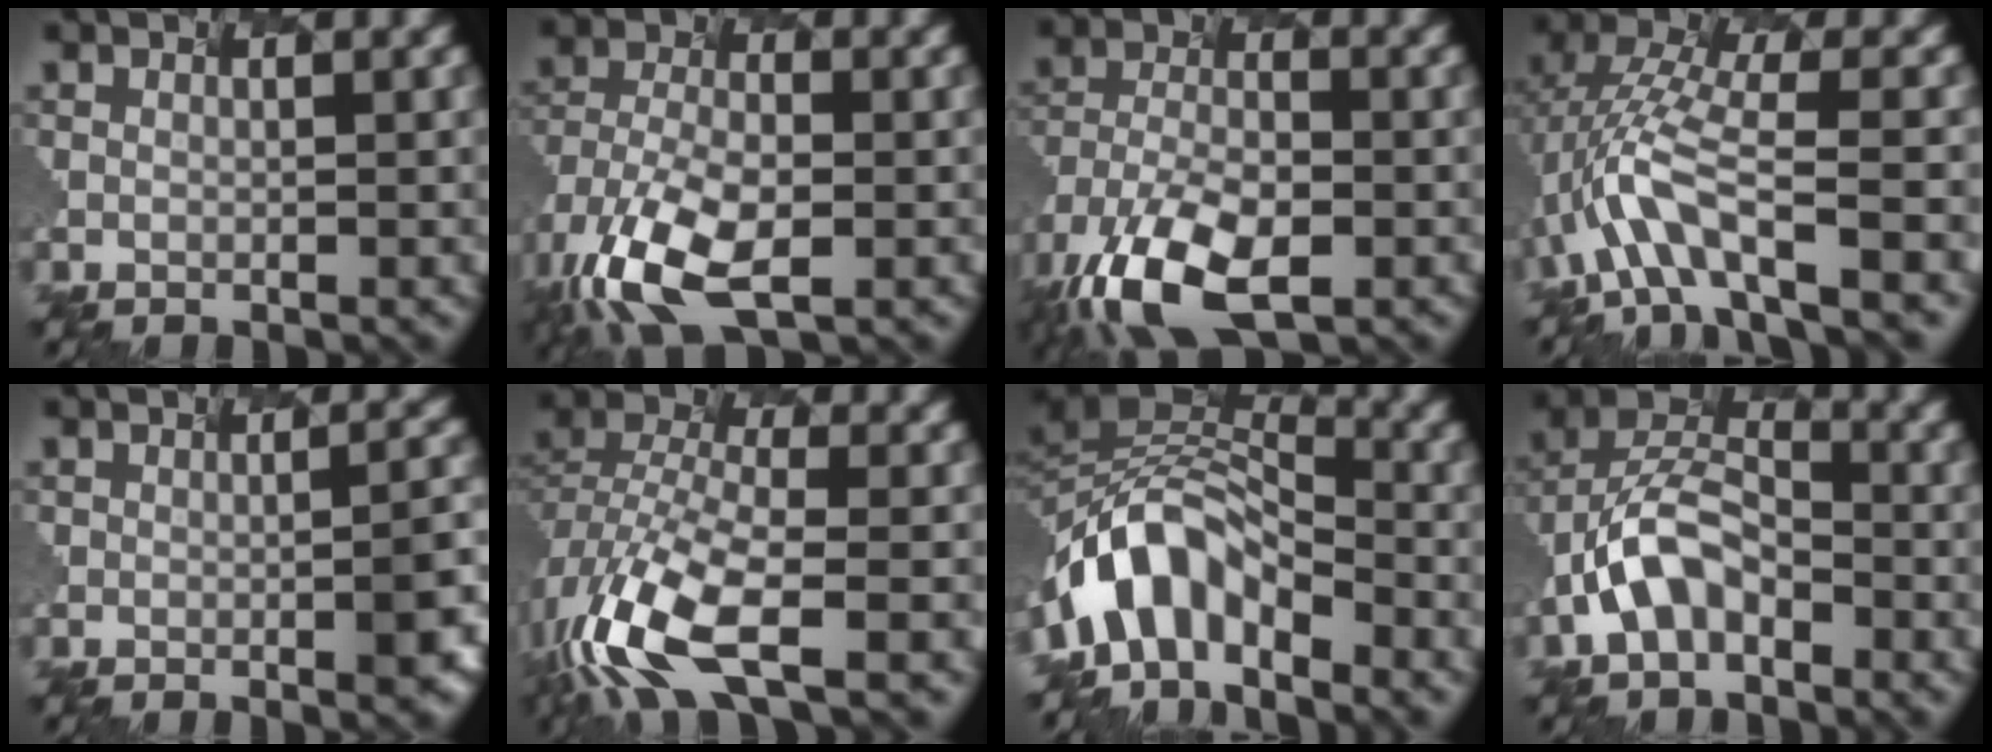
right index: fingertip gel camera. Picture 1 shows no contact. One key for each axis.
{"total": 10.4, "fx": -7.3, "fy": 3.9, "fz": 6.2, "tx": -0.164, "ty": -0.026, "tz": -0.097}
{"total": 12.3, "fx": -8.9, "fy": 5.0, "fz": 6.9, "tx": -0.170, "ty": -0.035, "tz": -0.116}
{"total": 6.3, "fx": -3.8, "fy": 1.0, "fz": 4.9, "tx": -0.122, "ty": 0.010, "tz": -0.045}
{"total": 4.9, "fx": -1.2, "fy": 1.5, "fz": 4.5, "tx": -0.018, "ty": 0.016, "tz": 0.006}
{"total": 9.9, "fx": -7.1, "fy": 2.8, "fz": 6.3, "tx": -0.167, "ty": -0.018, "tz": -0.105}
{"total": 7.0, "fx": -6.1, "fy": 2.5, "fz": 2.6, "tx": -0.063, "ty": 0.006, "tz": -0.094}
{"total": 5.5, "fx": -4.2, "fy": 2.2, "fz": 2.6, "tx": -0.077, "ty": 0.011, "tz": -0.052}